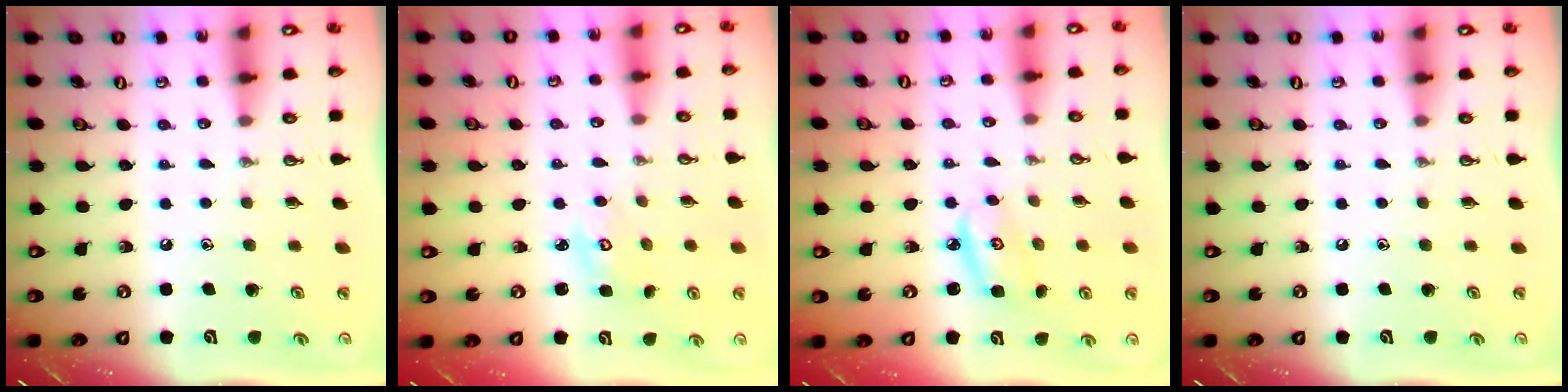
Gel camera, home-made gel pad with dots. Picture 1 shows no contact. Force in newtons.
{"total": 3.3, "press": 3.3, "slide": 0.4}
{"total": 4.6, "press": 4.6, "slide": 0.2}
{"total": 0.0}